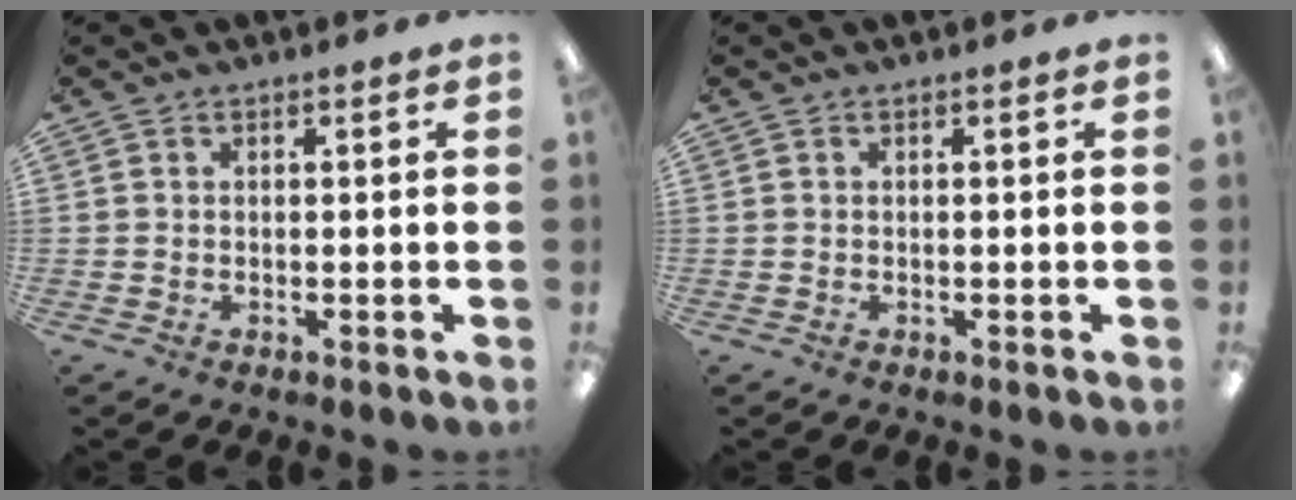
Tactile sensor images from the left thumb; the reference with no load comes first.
{"total": 0.0}